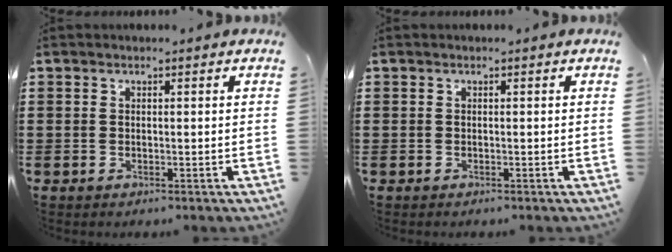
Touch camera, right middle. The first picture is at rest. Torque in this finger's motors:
{"motor_torque": [-0.72, 0.58, 0.06, 0.01]}